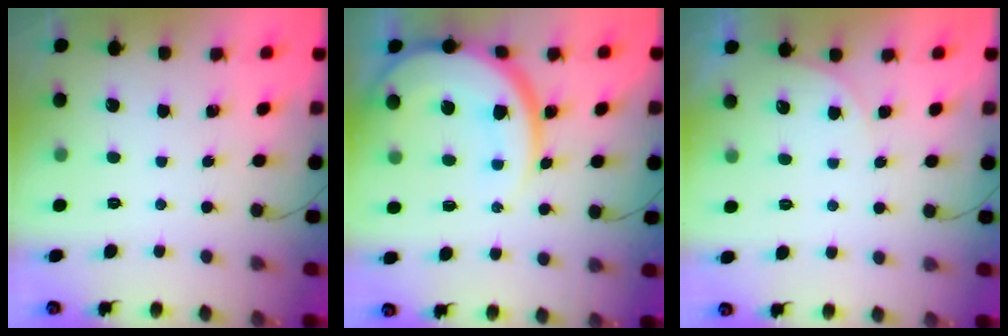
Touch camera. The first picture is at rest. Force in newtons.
{"total": 16.6, "press": 16.3, "slide": 2.8}
{"total": 3.8, "press": 3.3, "slide": 2.0}